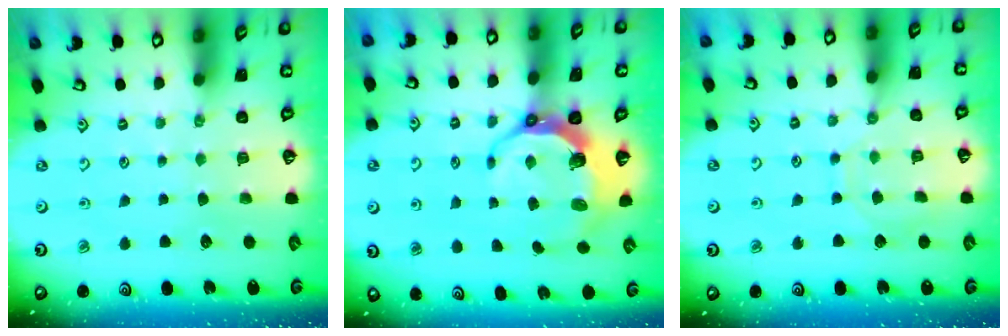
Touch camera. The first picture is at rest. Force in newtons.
{"total": 8.1, "press": 6.8, "slide": 4.5}
{"total": 7.7, "press": 7.6, "slide": 0.7}